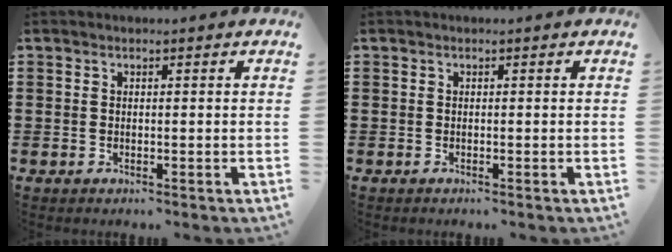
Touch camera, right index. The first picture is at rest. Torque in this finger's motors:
{"motor_torque": [0.10, 0.51, -0.62, -0.14]}